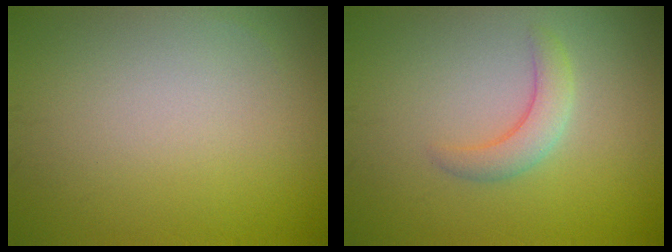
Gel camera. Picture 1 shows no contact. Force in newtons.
{"total": 2.4, "press": 2.4, "slide": 0.3}